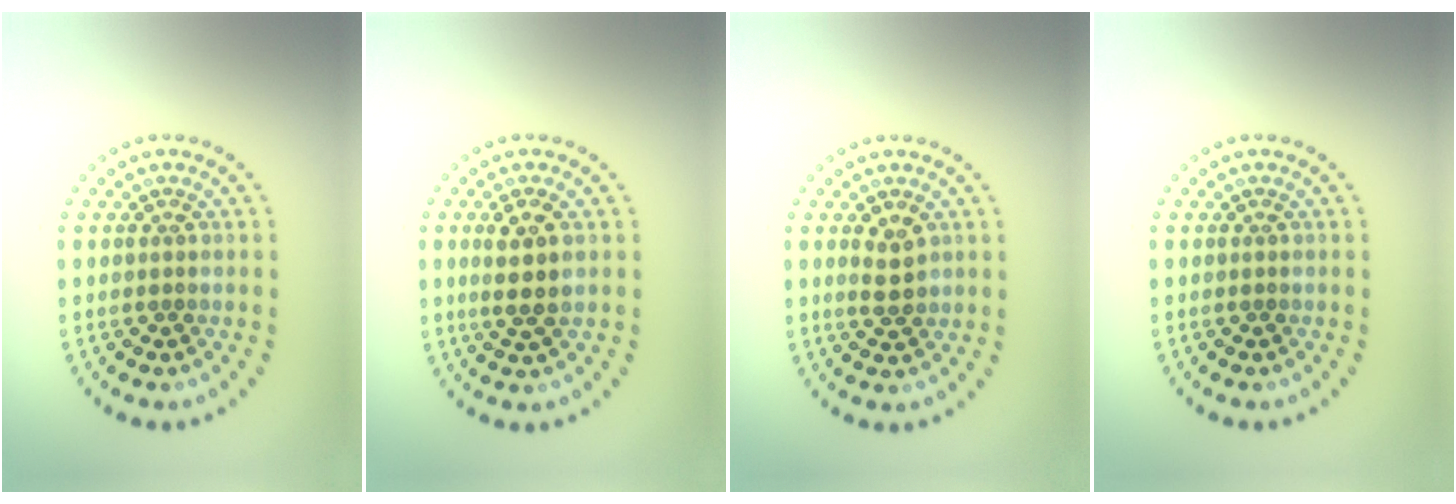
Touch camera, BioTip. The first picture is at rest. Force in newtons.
{"total": 2.8, "press": 2.5, "slide": 1.3}
{"total": 2.1, "press": 2.1, "slide": 0.3}
{"total": 0.0}